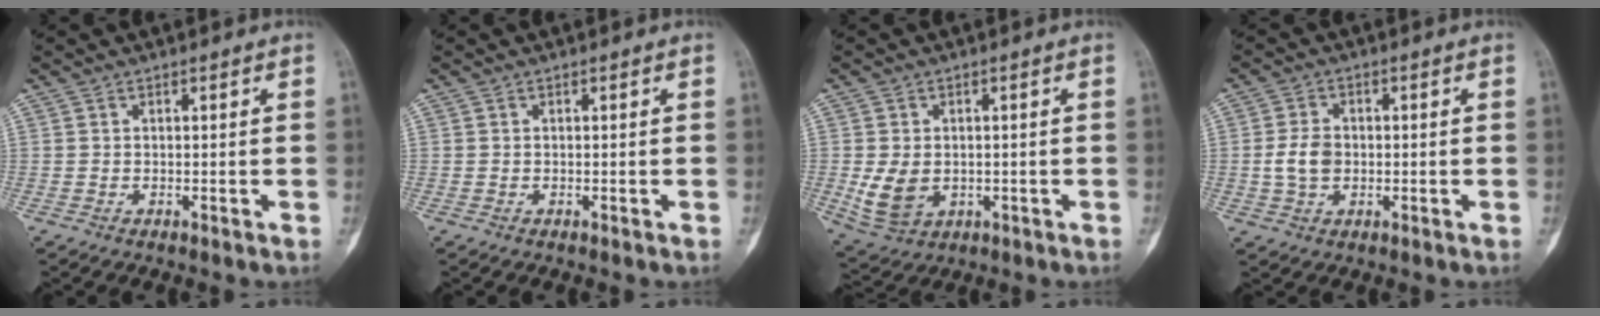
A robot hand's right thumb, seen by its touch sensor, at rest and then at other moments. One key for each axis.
{"total": 0.0}
{"total": 7.0, "fx": -0.7, "fy": 5.2, "fz": 4.7, "tx": -0.078, "ty": -0.004, "tz": 0.003}
{"total": 5.1, "fx": -0.4, "fy": 3.7, "fz": 3.5, "tx": -0.061, "ty": 0.006, "tz": -0.008}